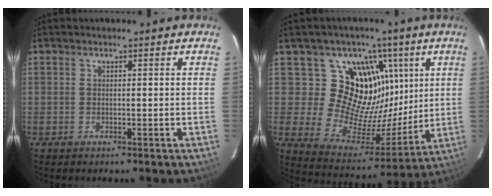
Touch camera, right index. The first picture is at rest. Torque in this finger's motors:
{"motor_torque": [0.79, -0.06, 0.43, 0.05]}